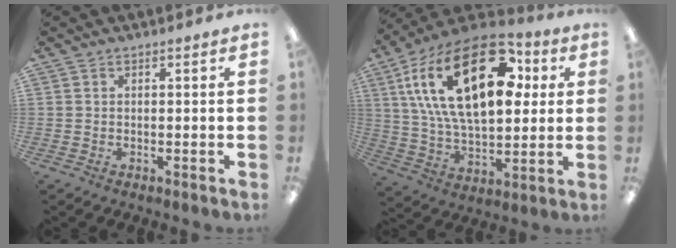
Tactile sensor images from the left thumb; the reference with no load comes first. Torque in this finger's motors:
{"motor_torque": [2.53, 2.48, 2.20, -0.56, 0.35]}